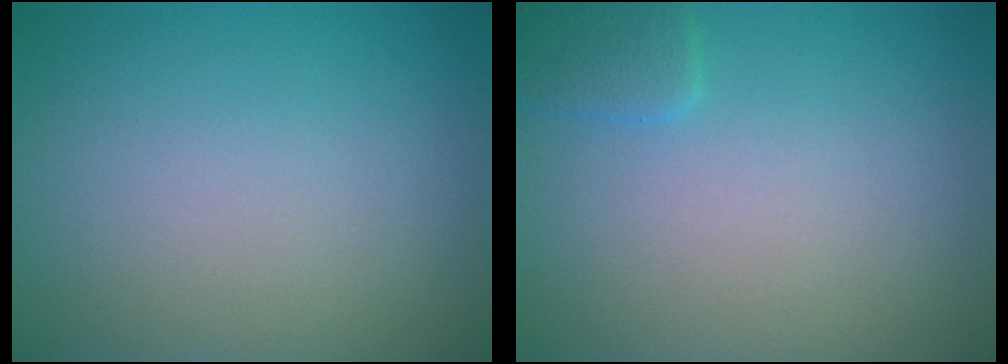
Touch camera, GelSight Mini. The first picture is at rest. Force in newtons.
{"total": 1.4, "press": 1.4, "slide": 0.1}